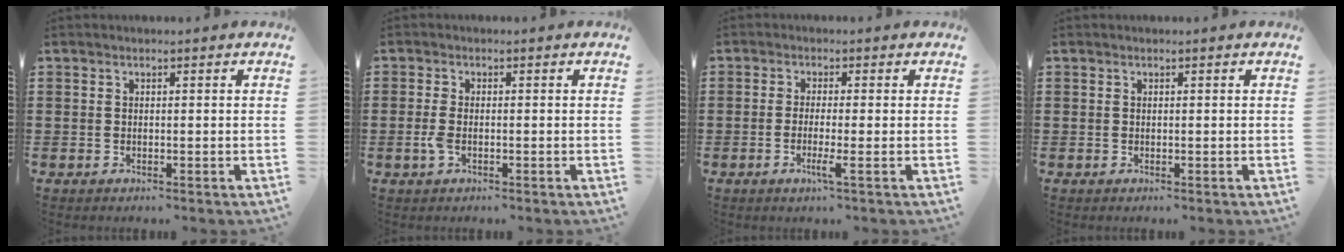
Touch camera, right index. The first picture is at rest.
{"total": 2.2, "force": [-0.6, 0.8, 1.9], "torque": [-0.050, -0.007, -0.015]}
{"total": 3.1, "force": [-1.2, -0.2, 2.8], "torque": [-0.057, -0.013, -0.024]}
{"total": 0.0}